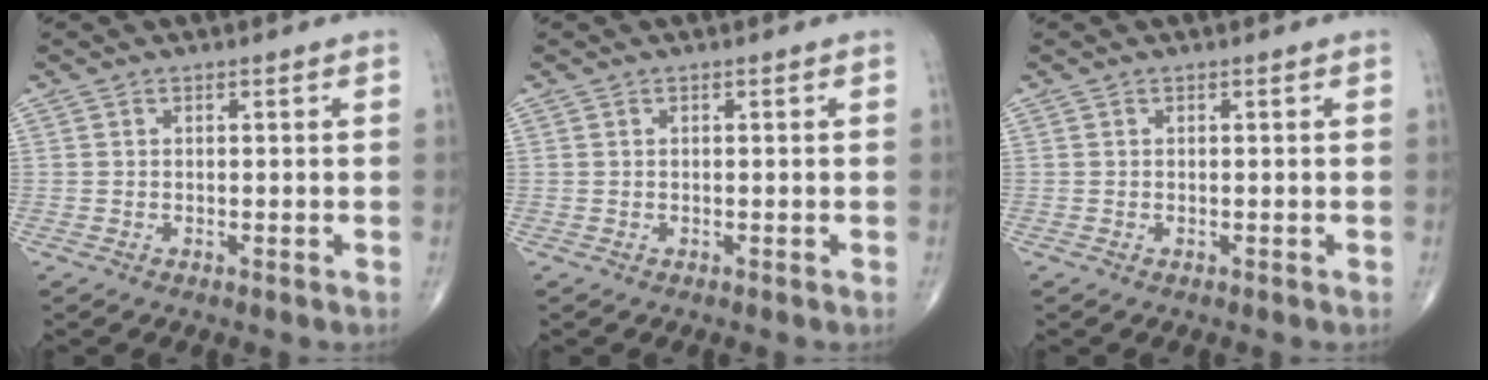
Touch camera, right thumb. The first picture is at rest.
{"total": 0.0}
{"total": 0.0}